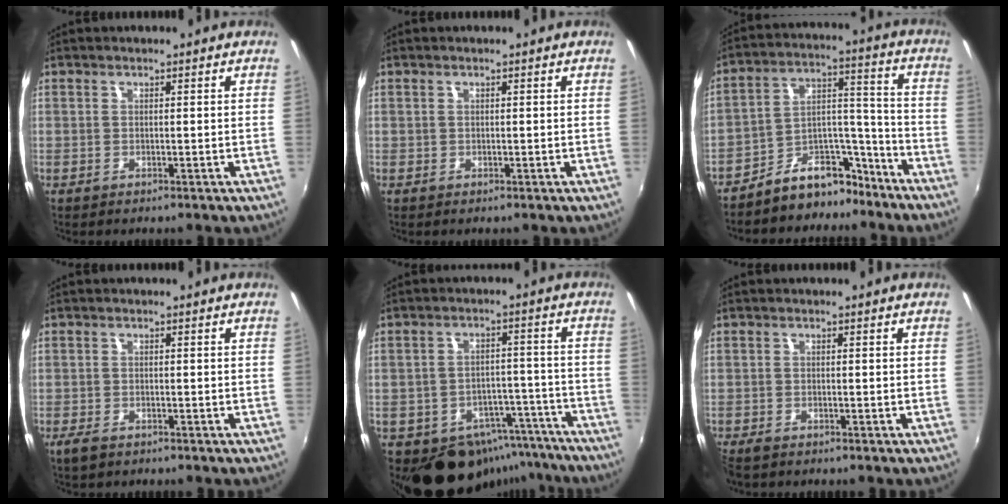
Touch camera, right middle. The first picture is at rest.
{"total": 0.8, "force": [0.1, -0.7, -0.3], "torque": [0.011, -0.005, 0.001]}
{"total": 10.6, "force": [-9.0, 4.4, 3.3], "torque": [-0.038, 0.057, -0.137]}
{"total": 2.0, "force": [-1.7, 0.1, 1.1], "torque": [-0.023, -0.011, -0.034]}
{"total": 14.0, "force": [-10.9, 7.8, 4.0], "torque": [-0.073, 0.031, -0.123]}
{"total": 2.5, "force": [-2.2, 0.8, 1.0], "torque": [-0.026, -0.013, -0.043]}